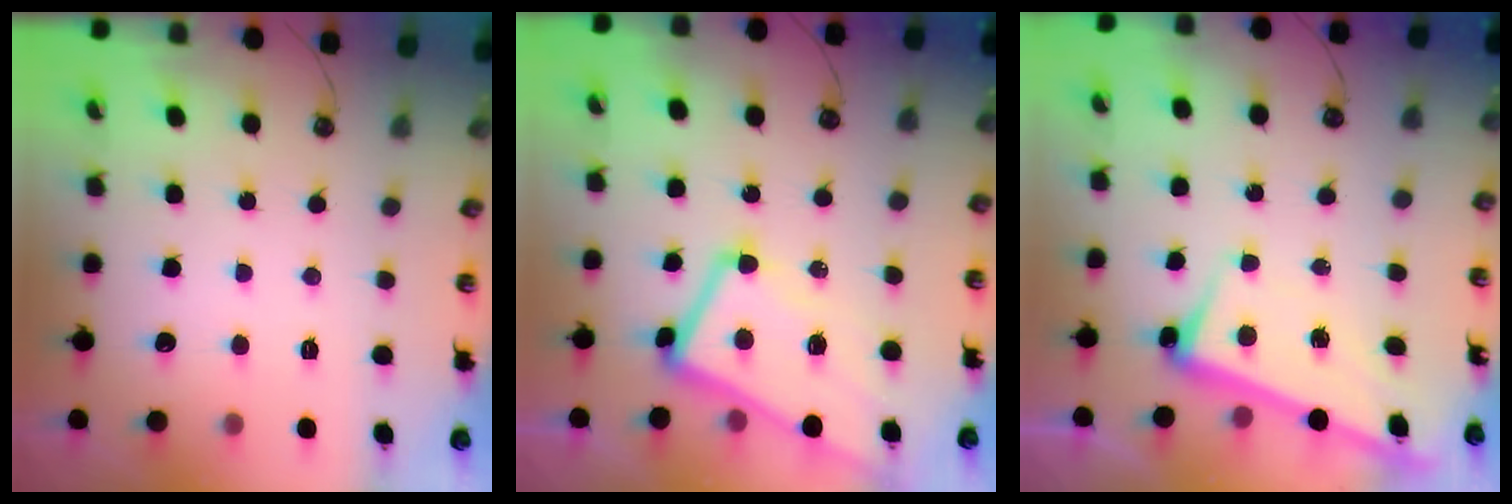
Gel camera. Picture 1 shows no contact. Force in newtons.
{"total": 3.7, "press": 3.4, "slide": 1.4}
{"total": 2.4, "press": 2.3, "slide": 0.8}